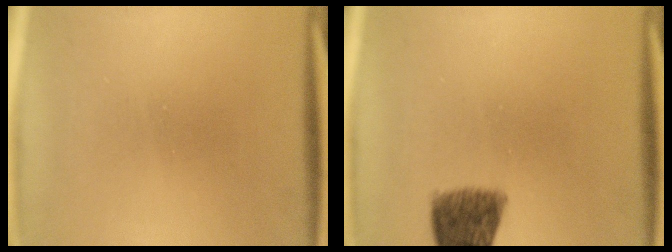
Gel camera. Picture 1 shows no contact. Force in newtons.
{"total": 8.1}